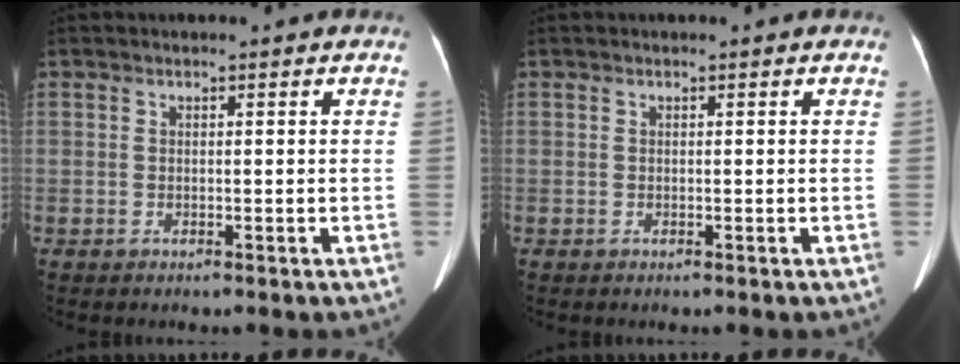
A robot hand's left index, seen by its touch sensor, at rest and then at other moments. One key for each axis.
{"total": 0.0}